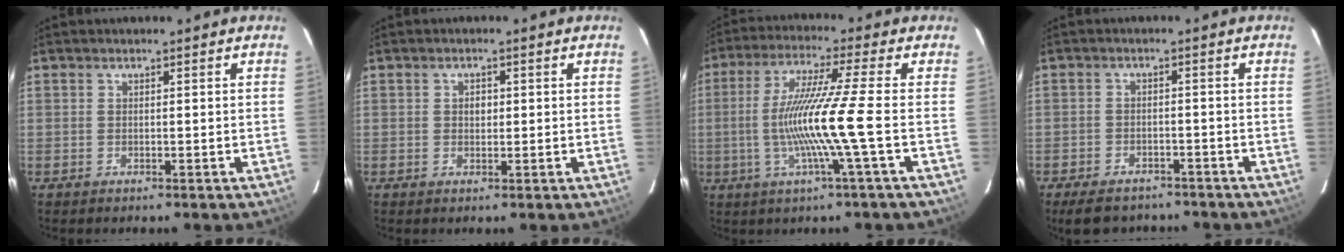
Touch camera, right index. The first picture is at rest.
{"total": 1.5, "force": [0.1, 1.2, 0.8], "torque": [-0.014, 0.005, 0.002]}
{"total": 12.1, "force": [-2.6, -2.4, 11.6], "torque": [-0.217, -0.010, -0.043]}
{"total": 9.2, "force": [-7.3, 4.3, 3.4], "torque": [-0.085, -0.002, -0.106]}